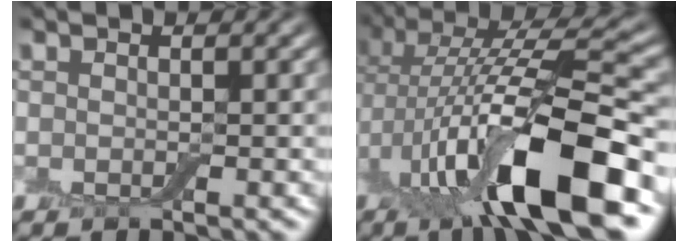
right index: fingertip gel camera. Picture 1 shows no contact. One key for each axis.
{"total": 12.8, "fx": -2.9, "fy": 3.8, "fz": 11.9, "tx": -0.207, "ty": 0.013, "tz": -0.059}